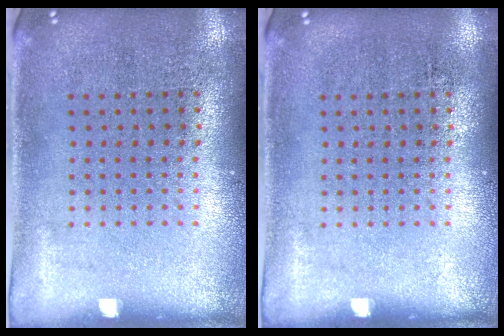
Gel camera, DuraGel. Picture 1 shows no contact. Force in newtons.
{"total": 0.0}